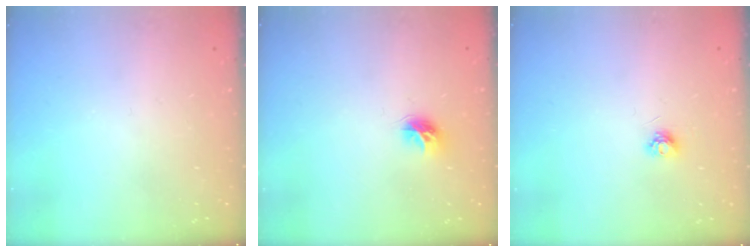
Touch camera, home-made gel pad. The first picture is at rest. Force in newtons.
{"total": 6.8, "press": 6.8, "slide": 0.4}
{"total": 4.4, "press": 4.4, "slide": 0.6}